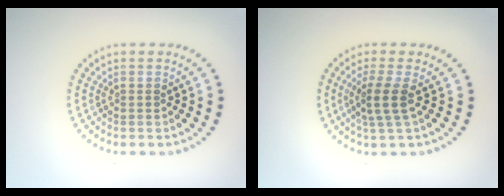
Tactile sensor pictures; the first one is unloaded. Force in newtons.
{"total": 2.7, "press": 2.1, "slide": 1.7}